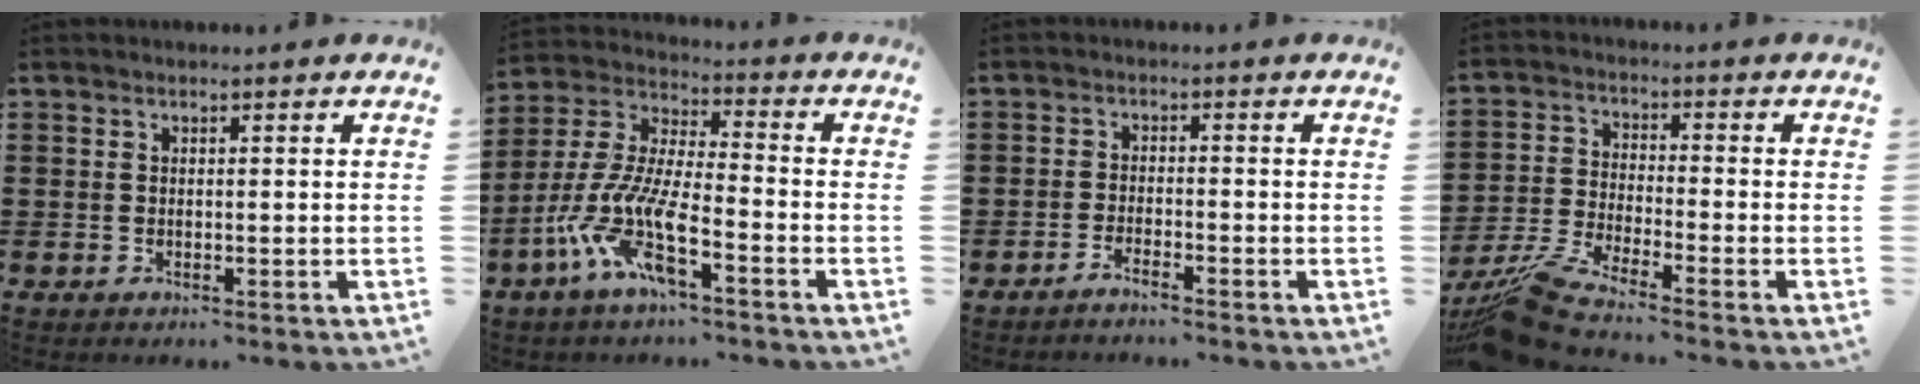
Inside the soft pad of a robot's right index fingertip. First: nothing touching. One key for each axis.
{"total": 10.0, "fx": -6.3, "fy": 1.8, "fz": 7.5, "tx": -0.197, "ty": -0.027, "tz": -0.136}
{"total": 1.9, "fx": -1.8, "fy": -0.3, "fz": 0.3, "tx": -0.006, "ty": 0.003, "tz": -0.036}
{"total": 7.0, "fx": -6.3, "fy": -0.2, "fz": 3.0, "tx": -0.082, "ty": -0.015, "tz": -0.125}